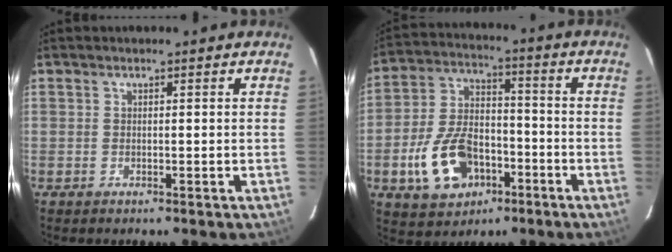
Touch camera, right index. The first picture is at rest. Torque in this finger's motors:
{"motor_torque": [1.17, -0.97, 0.33, 0.14]}